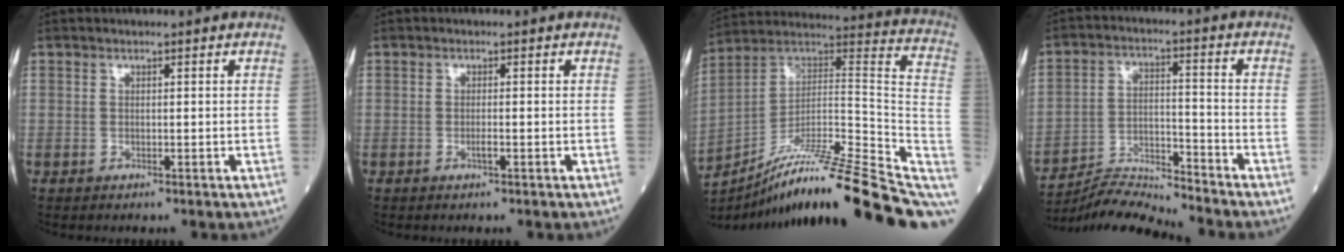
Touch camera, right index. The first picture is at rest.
{"total": 0.8, "force": [-0.3, -0.1, 0.7], "torque": [-0.018, 0.000, -0.003]}
{"total": 26.3, "force": [-19.1, 1.7, 18.1], "torque": [-0.200, 0.030, -0.302]}
{"total": 8.6, "force": [-8.4, -1.6, 0.0], "torque": [-0.005, 0.014, -0.152]}